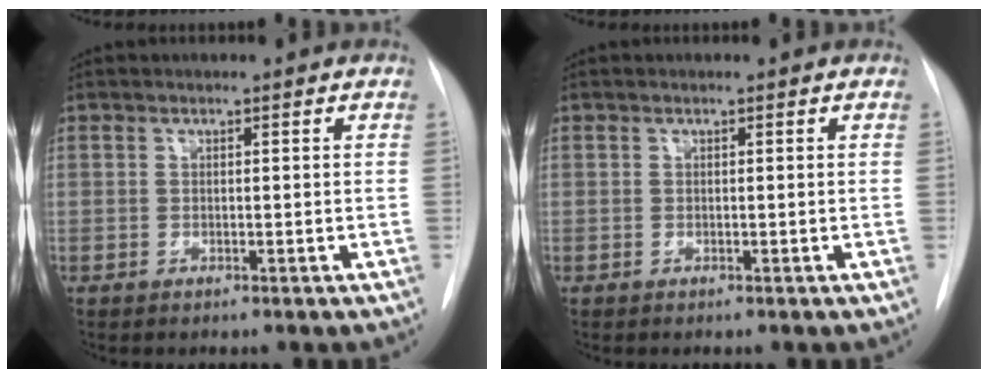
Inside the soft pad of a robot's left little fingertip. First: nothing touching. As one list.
[{"total": 0.0}]